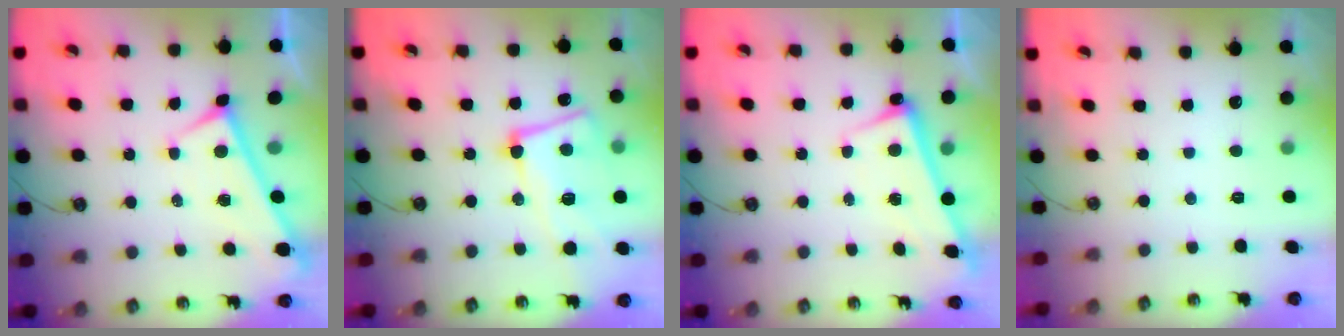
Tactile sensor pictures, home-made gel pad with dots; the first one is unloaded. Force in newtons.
{"total": 10.2, "press": 10.1, "slide": 1.9}
{"total": 2.6, "press": 2.5, "slide": 0.7}
{"total": 0.0}